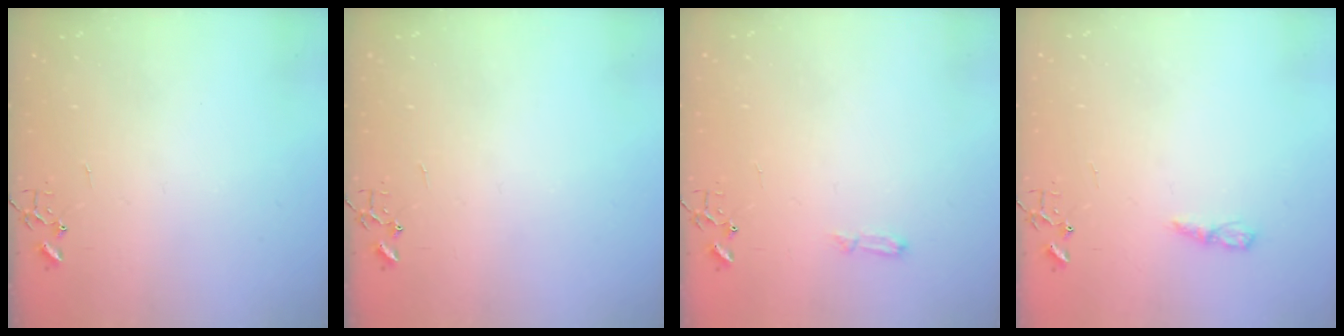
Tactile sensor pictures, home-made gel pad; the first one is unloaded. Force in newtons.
{"total": 0.0}
{"total": 4.8, "press": 4.8, "slide": 0.5}
{"total": 6.8, "press": 6.8, "slide": 0.5}